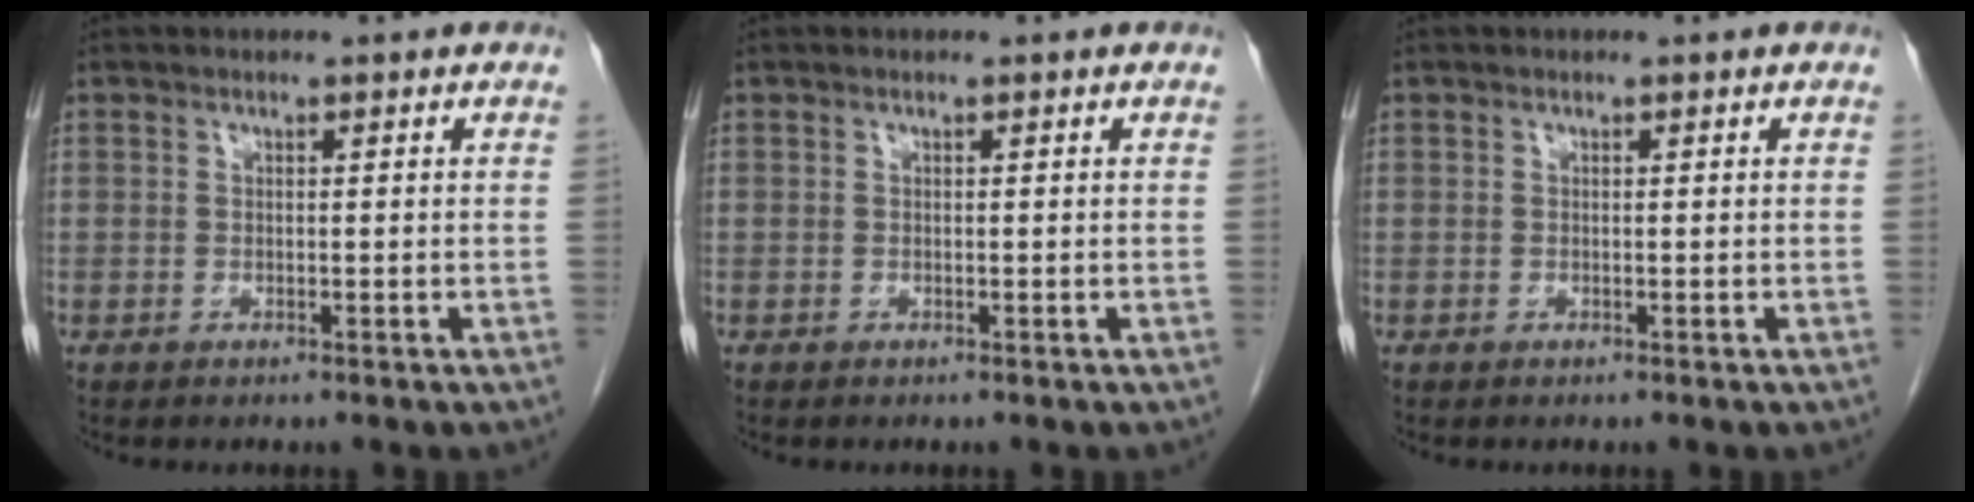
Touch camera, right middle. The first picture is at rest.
{"total": 0.0}
{"total": 0.0}